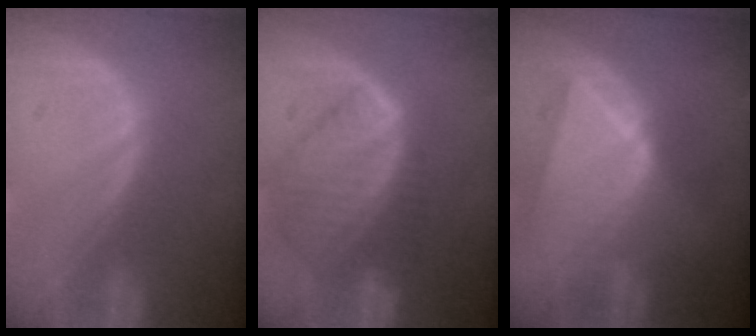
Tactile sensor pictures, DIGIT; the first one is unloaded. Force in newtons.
{"total": 9.3, "press": 8.0, "slide": 4.7}
{"total": 9.0, "press": 8.0, "slide": 4.2}